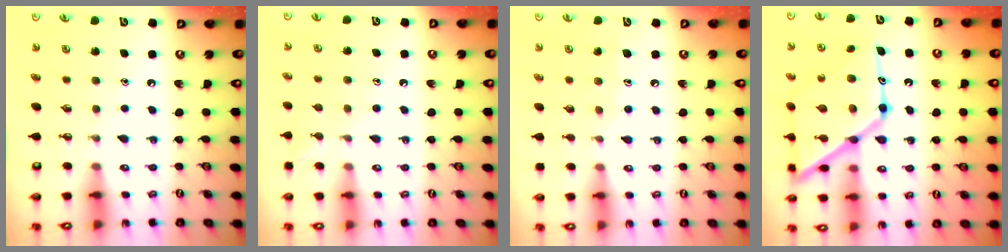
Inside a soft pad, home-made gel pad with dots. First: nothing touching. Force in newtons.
{"total": 5.6, "press": 5.5, "slide": 0.6}
{"total": 4.9, "press": 4.8, "slide": 0.6}
{"total": 22.1, "press": 22.0, "slide": 1.8}